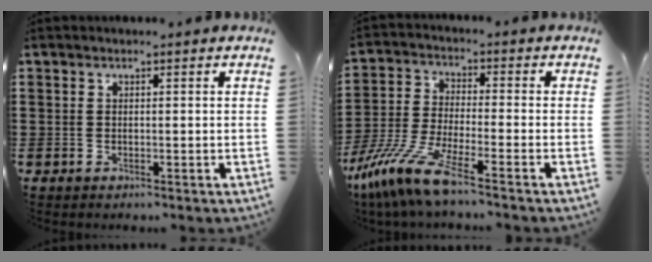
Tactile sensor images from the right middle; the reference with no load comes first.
{"total": 10.2, "force": [-7.8, 0.7, 6.5], "torque": [-0.159, -0.013, -0.159]}